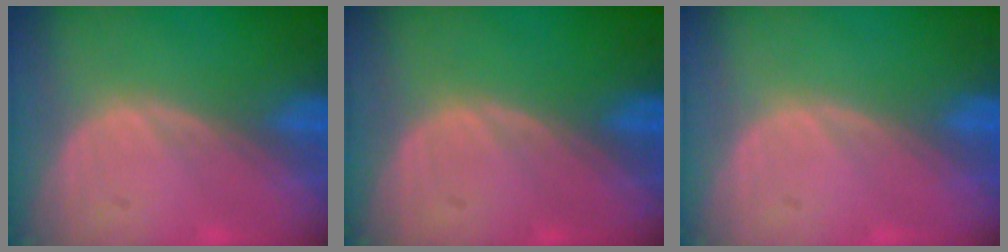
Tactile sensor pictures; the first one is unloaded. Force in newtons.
{"total": 0.0}
{"total": 0.0}